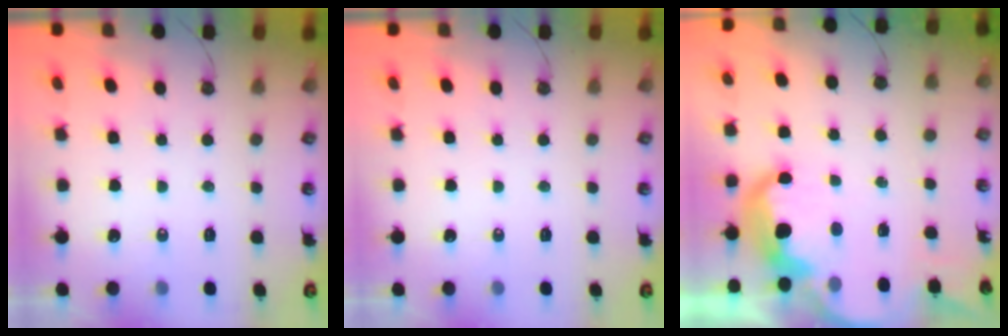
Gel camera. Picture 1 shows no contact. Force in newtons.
{"total": 0.0}
{"total": 9.3, "press": 9.3, "slide": 0.6}